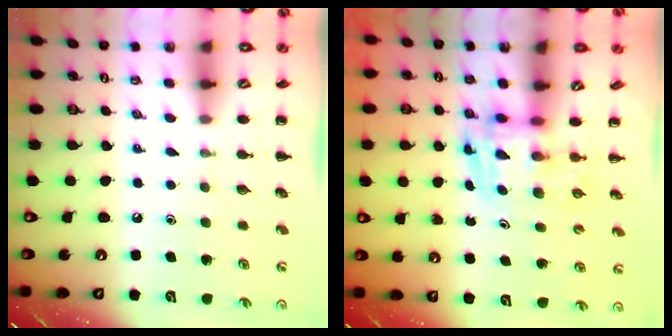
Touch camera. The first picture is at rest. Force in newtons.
{"total": 3.4, "press": 3.4, "slide": 0.6}